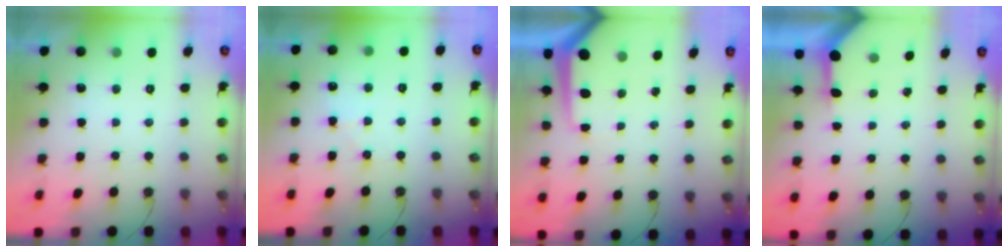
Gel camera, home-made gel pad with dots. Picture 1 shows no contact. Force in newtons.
{"total": 5.6, "press": 5.6, "slide": 0.7}
{"total": 7.9, "press": 7.8, "slide": 1.0}
{"total": 3.5, "press": 3.5, "slide": 0.4}